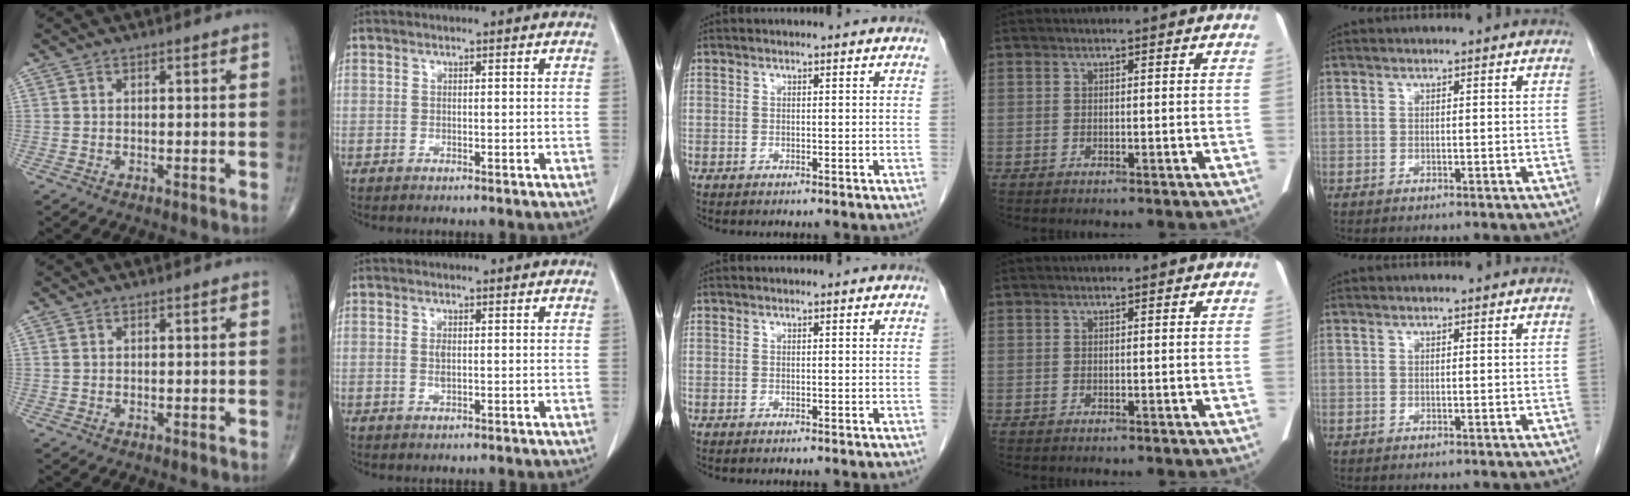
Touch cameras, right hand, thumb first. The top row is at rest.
{"thumb": {"total": 0.5, "force": [0.2, 0.4, 0.3], "torque": [-0.006, 0.005, 0.006]}, "index": {"total": 1.3, "force": [0.2, 0.5, 1.2], "torque": [-0.023, 0.000, 0.007]}}